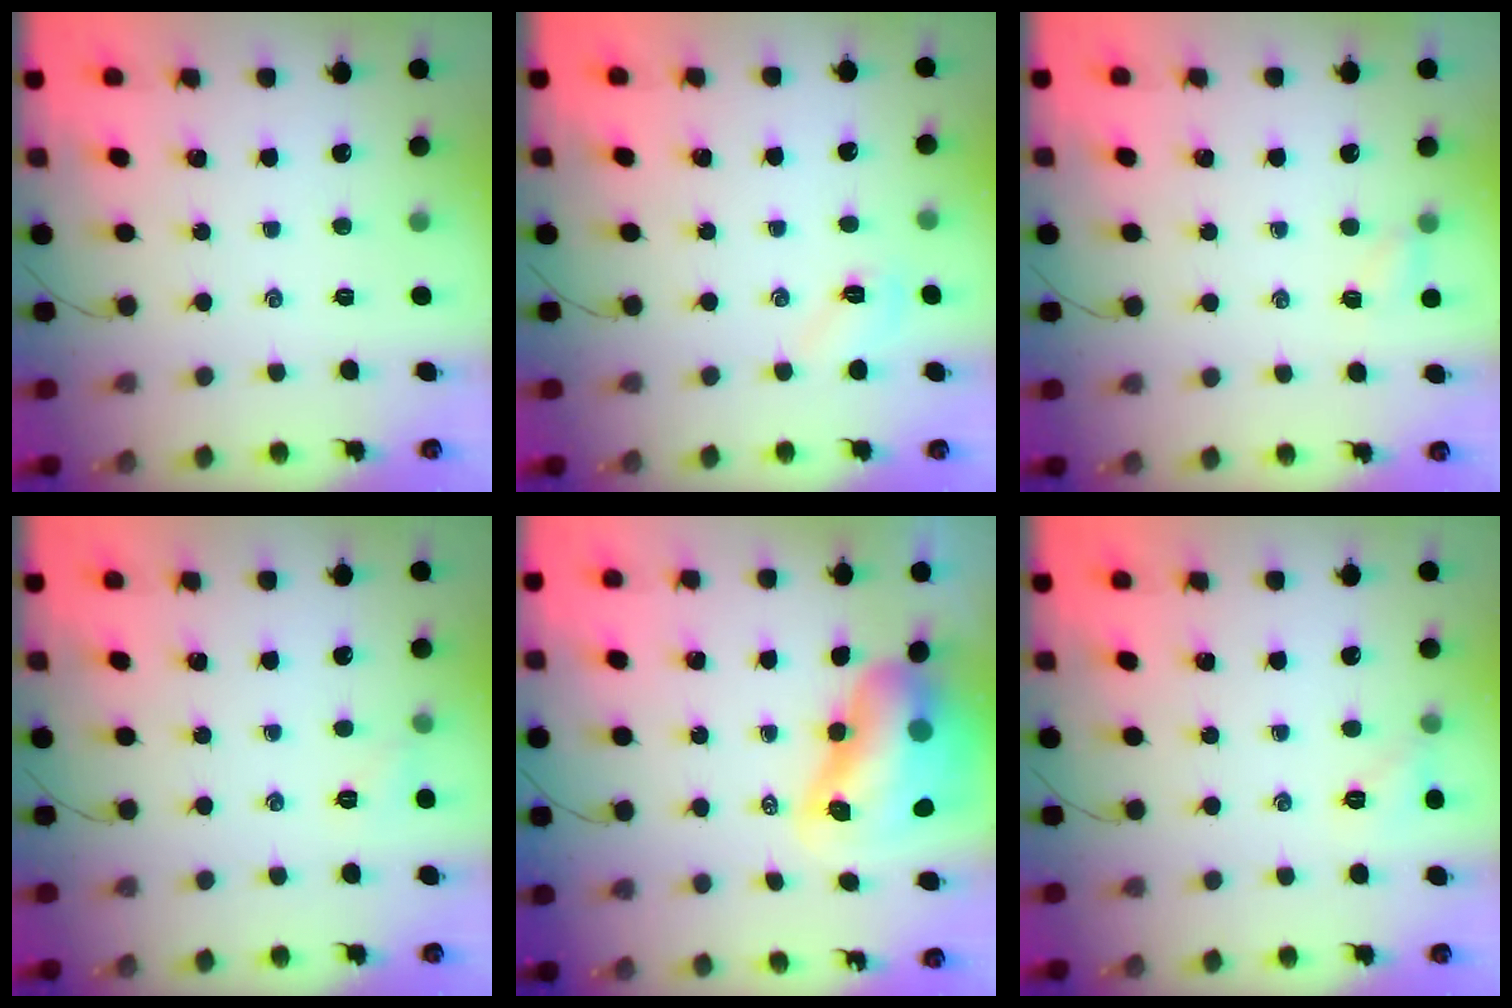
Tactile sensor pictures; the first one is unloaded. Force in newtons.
{"total": 5.4, "press": 5.3, "slide": 1.3}
{"total": 2.5, "press": 2.3, "slide": 0.9}
{"total": 4.5, "press": 4.3, "slide": 1.5}
{"total": 12.7, "press": 12.2, "slide": 3.4}
{"total": 6.3, "press": 6.1, "slide": 1.8}